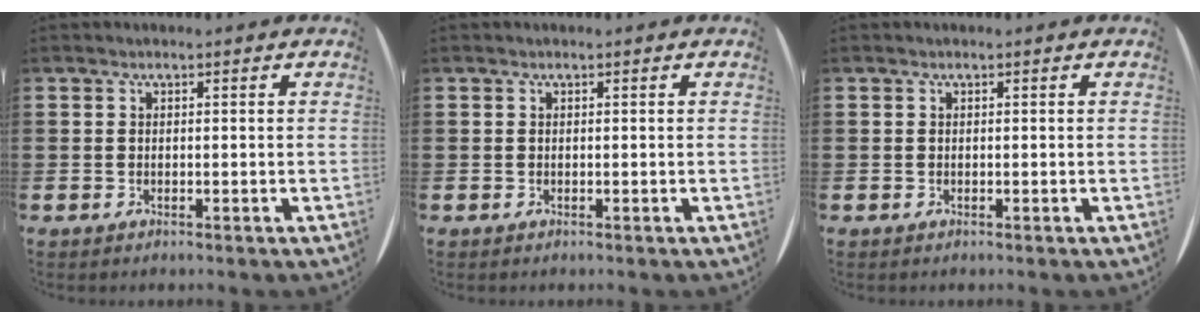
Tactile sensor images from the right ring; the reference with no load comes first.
{"total": 0.0}
{"total": 0.0}